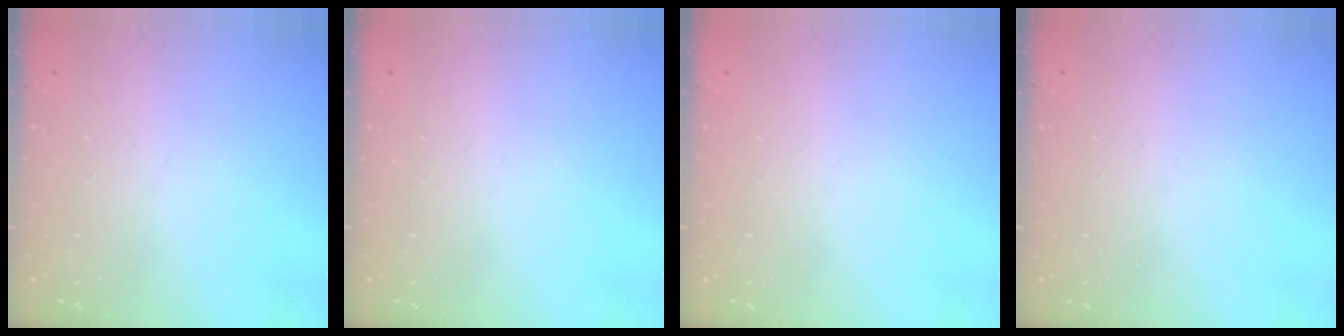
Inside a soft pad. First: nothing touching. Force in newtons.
{"total": 0.0}
{"total": 0.0}
{"total": 0.0}